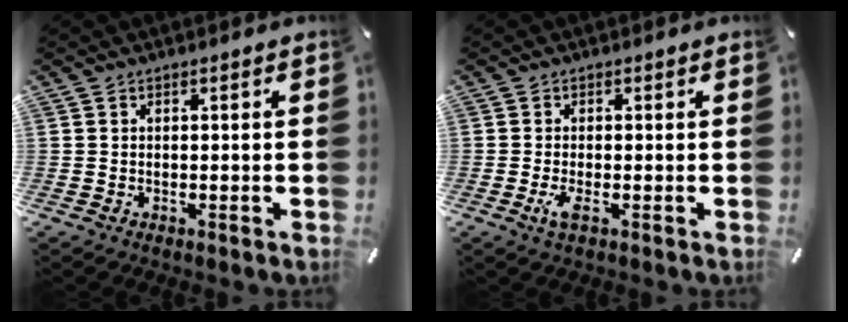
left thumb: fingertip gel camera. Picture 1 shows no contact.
{"total": 2.7, "force": [-0.7, 0.8, 2.4], "torque": [-0.054, -0.005, -0.015]}